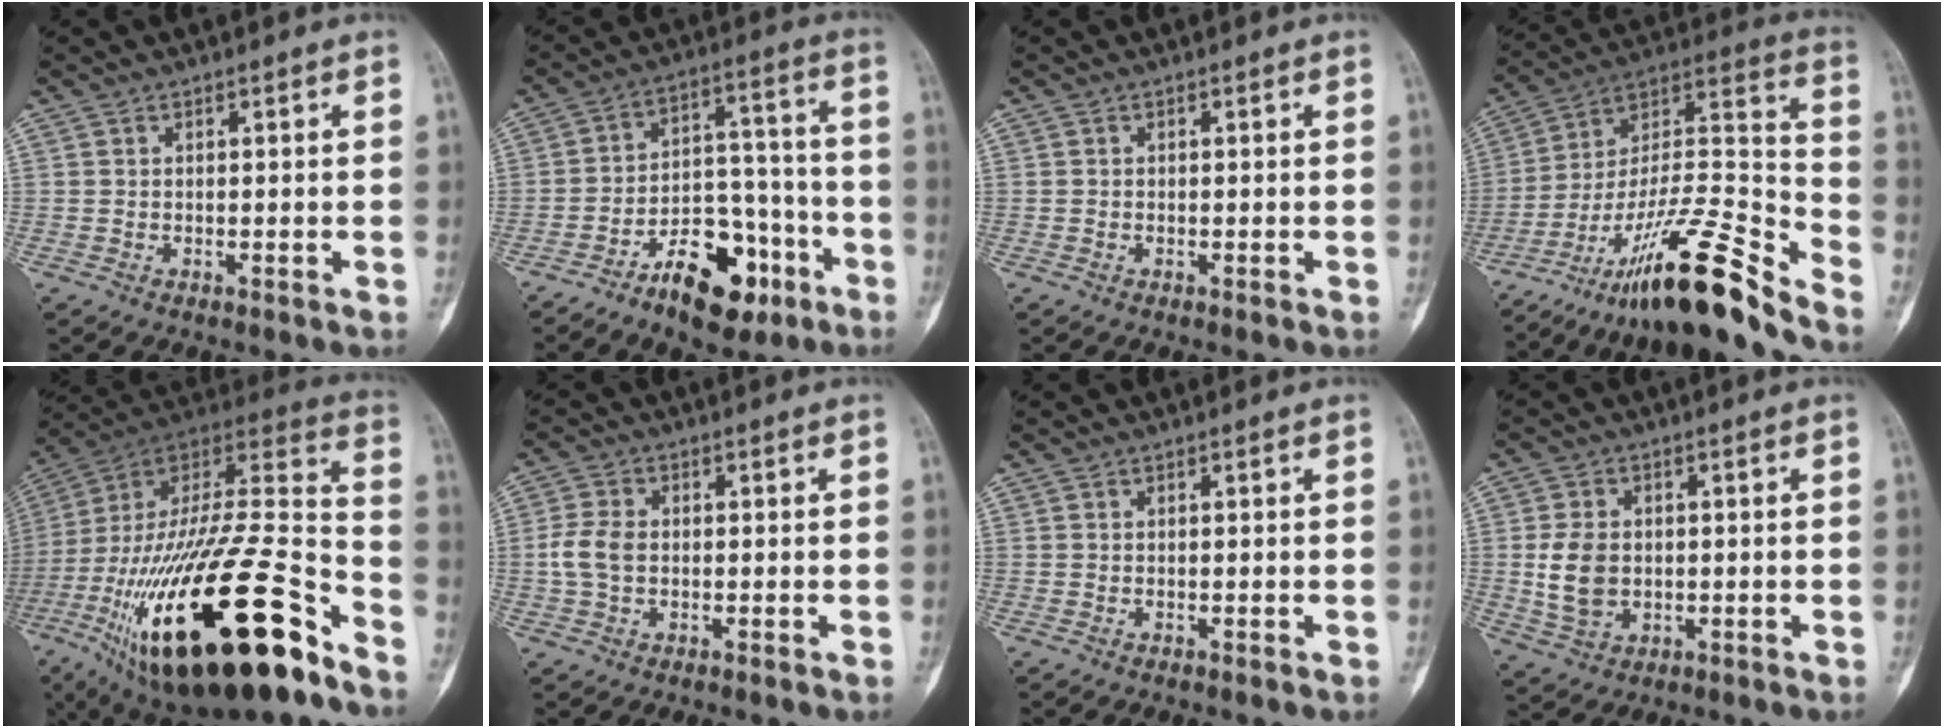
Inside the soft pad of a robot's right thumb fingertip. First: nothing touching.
{"total": 15.2, "force": [-8.7, 7.8, 9.6], "torque": [-0.113, 0.076, -0.138]}
{"total": 0.0}
{"total": 23.9, "force": [-17.8, 3.6, 15.6], "torque": [-0.263, 0.098, -0.307]}
{"total": 41.5, "force": [-20.2, 13.7, 33.5], "torque": [-0.603, 0.038, -0.330]}
{"total": 5.2, "force": [-0.3, 3.6, 3.8], "torque": [-0.088, 0.009, -0.009]}
{"total": 0.0}
{"total": 7.7, "force": [-0.3, 5.7, 5.3], "torque": [-0.092, -0.002, 0.002]}